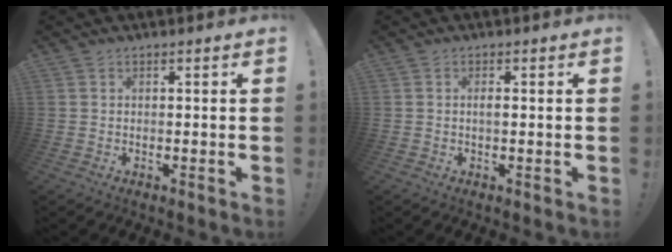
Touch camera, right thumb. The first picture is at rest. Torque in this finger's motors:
{"motor_torque": [-0.07, 0.08, 0.12, -0.04, 0.11]}